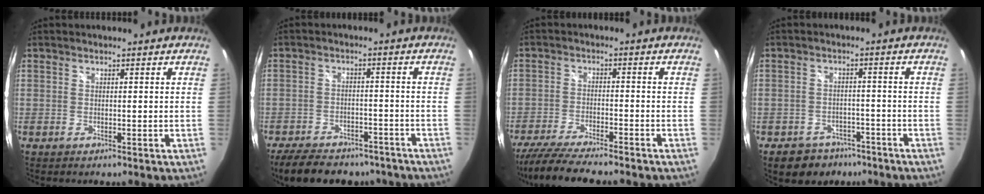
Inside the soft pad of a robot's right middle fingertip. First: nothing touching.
{"total": 16.1, "force": [-12.8, 7.0, 6.9], "torque": [-0.153, -0.002, -0.175]}
{"total": 12.5, "force": [-10.9, 1.4, 6.1], "torque": [-0.138, -0.027, -0.182]}
{"total": 8.2, "force": [-5.6, 5.5, 2.2], "torque": [-0.061, 0.018, -0.070]}